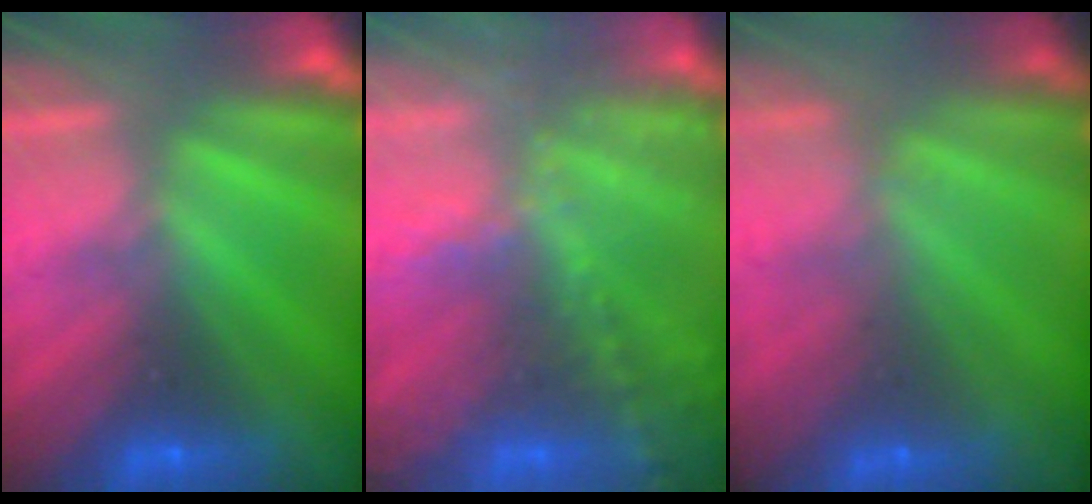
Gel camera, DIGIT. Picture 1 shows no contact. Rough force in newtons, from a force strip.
{"total": 5.8}
{"total": 5.5}